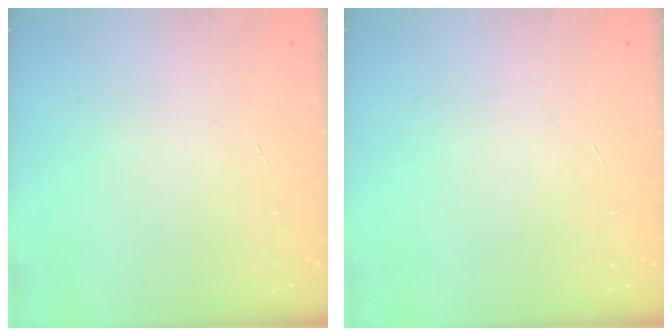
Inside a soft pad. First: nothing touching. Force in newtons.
{"total": 0.0}